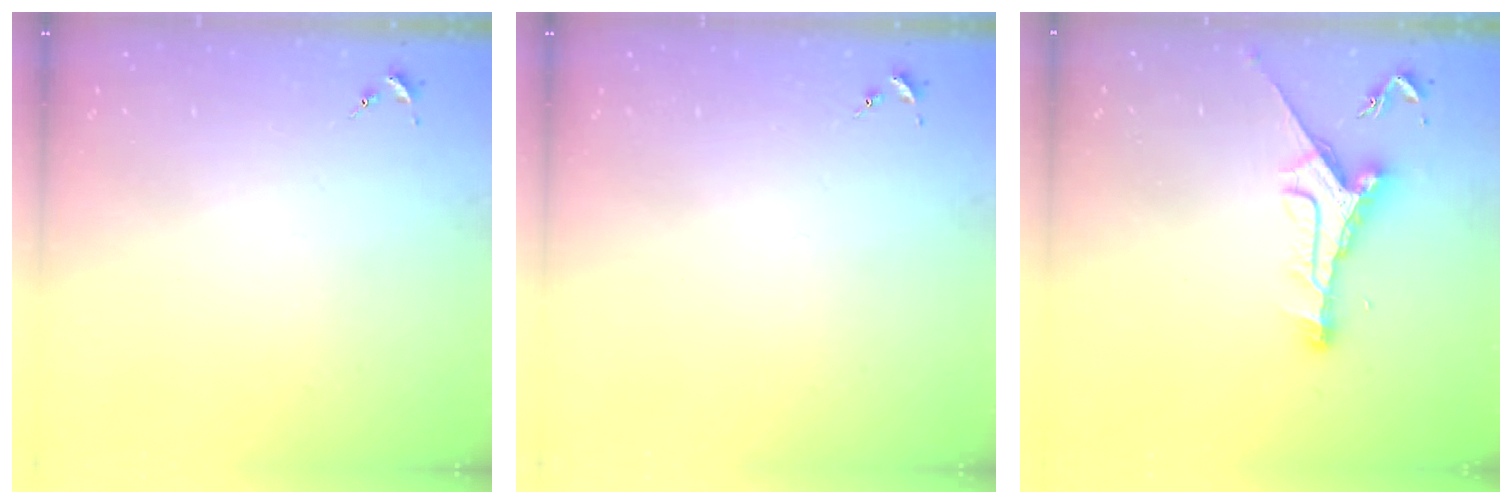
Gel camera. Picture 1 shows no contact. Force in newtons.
{"total": 0.0}
{"total": 9.8, "press": 9.8, "slide": 0.1}